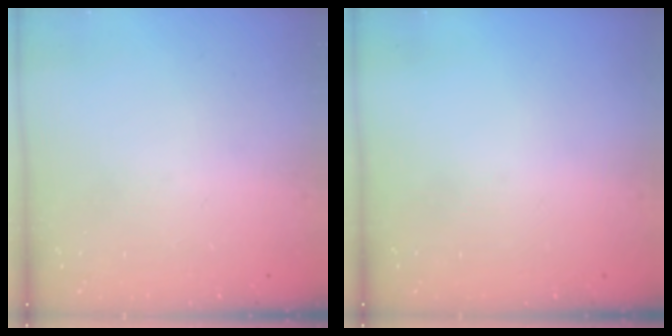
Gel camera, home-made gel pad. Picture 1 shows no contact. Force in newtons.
{"total": 0.0}